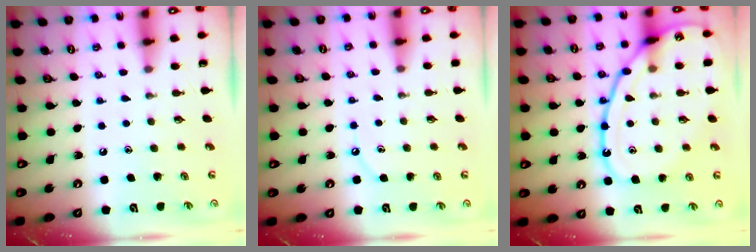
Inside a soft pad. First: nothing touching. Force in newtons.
{"total": 4.5, "press": 4.5, "slide": 0.3}
{"total": 17.3, "press": 17.2, "slide": 1.6}